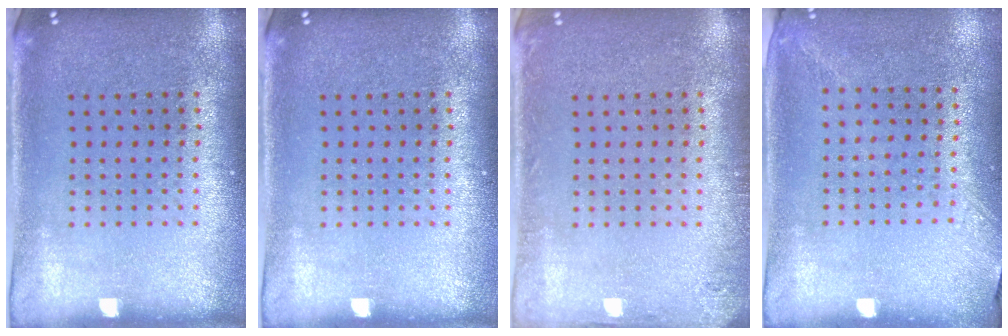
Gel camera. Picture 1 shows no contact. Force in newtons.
{"total": 0.0}
{"total": 1.2, "press": 1.2, "slide": 0.1}
{"total": 1.3, "press": 1.0, "slide": 0.9}